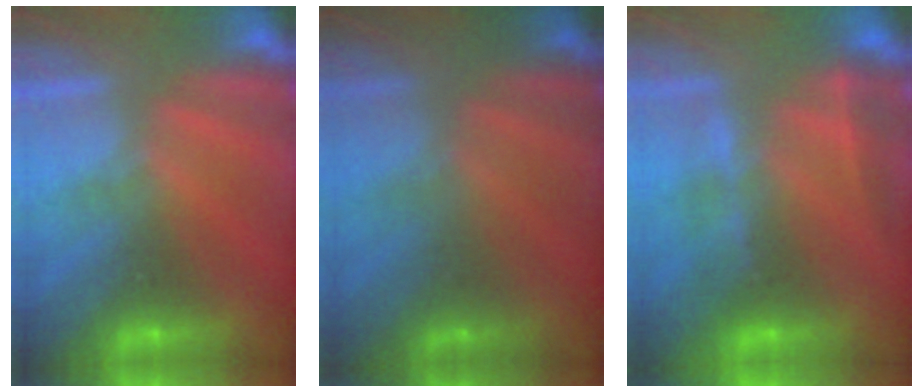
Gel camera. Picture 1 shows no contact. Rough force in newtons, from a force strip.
{"total": 1.0}
{"total": 2.4}